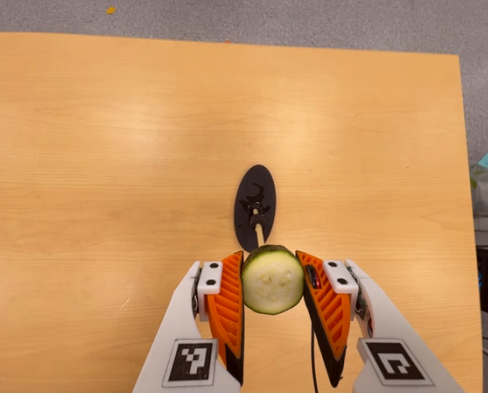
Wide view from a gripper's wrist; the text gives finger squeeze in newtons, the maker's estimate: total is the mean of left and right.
{"total": 10.4, "left": 9.2, "right": 11.6}